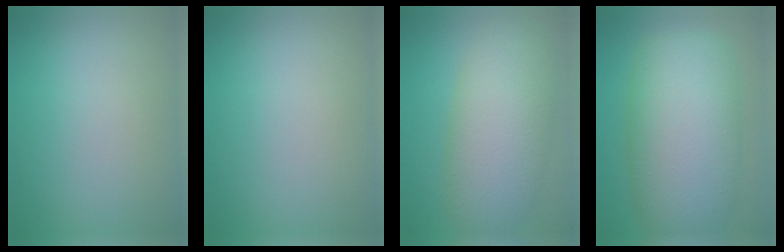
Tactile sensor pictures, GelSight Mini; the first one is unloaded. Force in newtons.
{"total": 0.0}
{"total": 7.8, "press": 7.8, "slide": 0.4}
{"total": 11.4, "press": 11.3, "slide": 0.2}